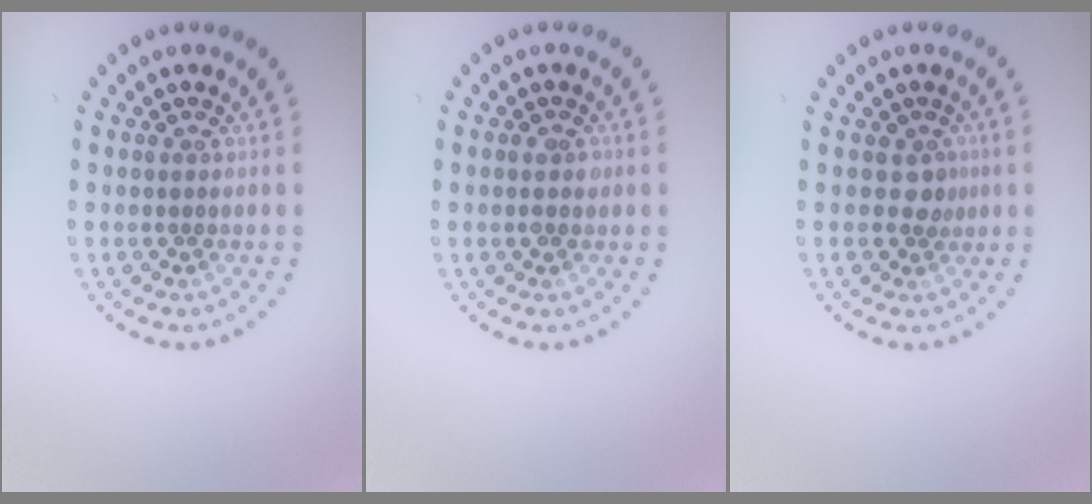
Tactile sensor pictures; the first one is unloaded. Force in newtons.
{"total": 1.1, "press": 1.1, "slide": 0.0}
{"total": 1.3, "press": 1.1, "slide": 0.8}